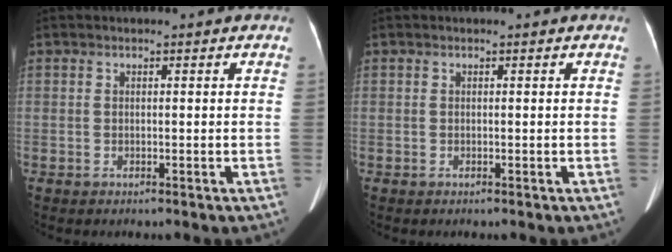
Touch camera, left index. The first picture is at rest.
{"total": 0.0}